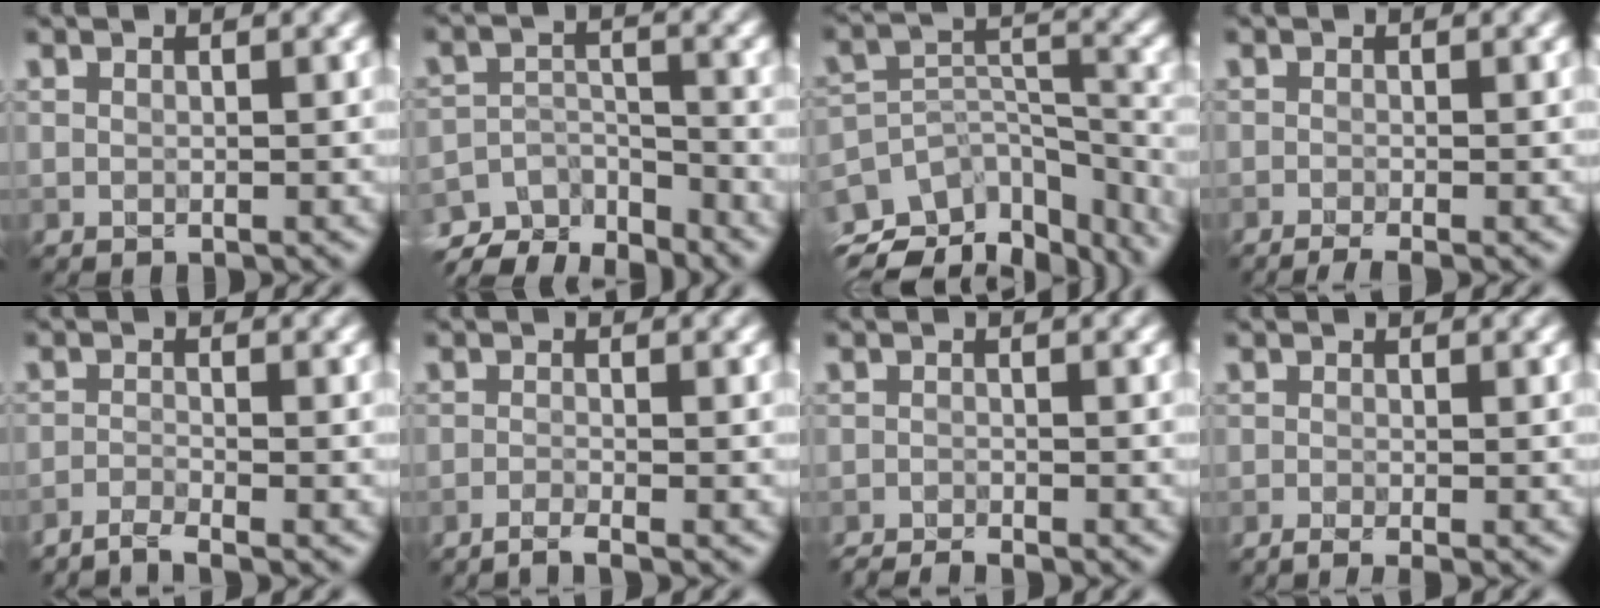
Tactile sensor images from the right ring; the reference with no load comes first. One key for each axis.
{"total": 6.5, "fx": -5.5, "fy": 2.4, "fz": 2.4, "tx": -0.041, "ty": -0.008, "tz": -0.103}
{"total": 11.0, "fx": -8.2, "fy": 5.3, "fz": 5.1, "tx": -0.104, "ty": 0.016, "tz": -0.107}
{"total": 2.8, "fx": -2.0, "fy": 0.5, "fz": 1.8, "tx": -0.035, "ty": -0.002, "tz": -0.038}
{"total": 2.4, "fx": -2.1, "fy": 0.2, "fz": 1.2, "tx": -0.023, "ty": 0.001, "tz": -0.050}
{"total": 2.2, "fx": -1.7, "fy": 0.2, "fz": 1.4, "tx": -0.029, "ty": 0.001, "tz": -0.042}
{"total": 2.8, "fx": -2.7, "fy": 0.2, "fz": 0.9, "tx": -0.022, "ty": -0.006, "tz": -0.052}
{"total": 2.4, "fx": -1.5, "fy": 0.6, "fz": 1.7, "tx": -0.032, "ty": -0.003, "tz": -0.022}